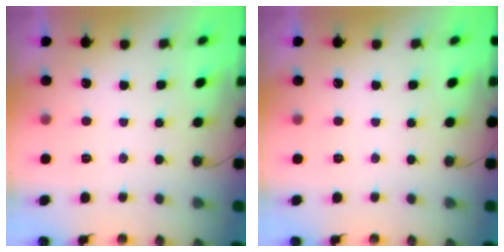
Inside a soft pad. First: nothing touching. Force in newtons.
{"total": 0.0}